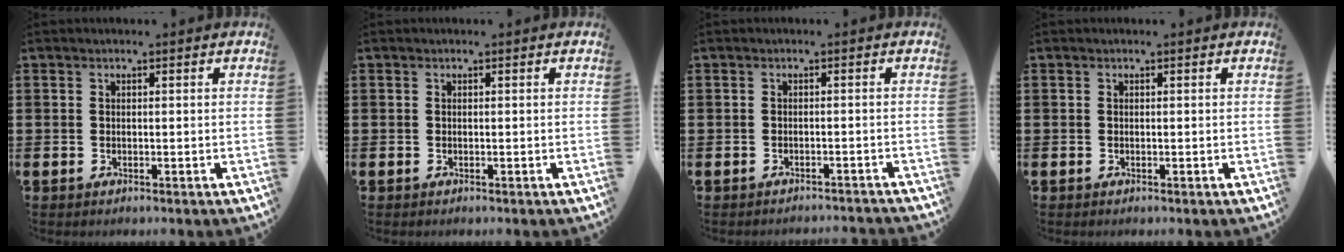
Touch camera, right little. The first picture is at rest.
{"total": 0.0}
{"total": 0.6, "force": [-0.6, -0.1, 0.0], "torque": [0.000, 0.004, -0.012]}
{"total": 0.0}